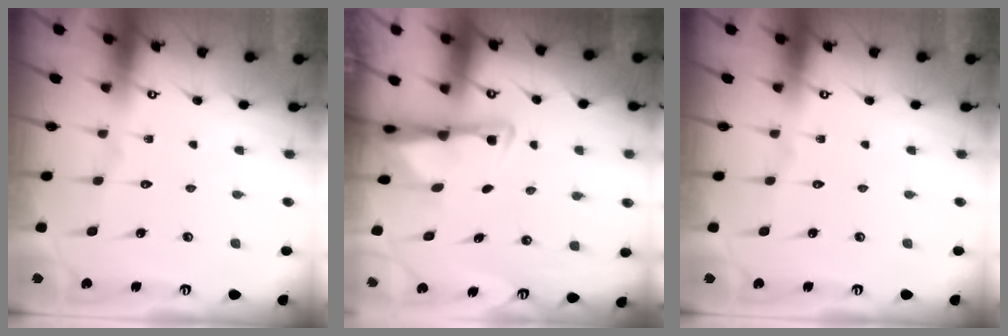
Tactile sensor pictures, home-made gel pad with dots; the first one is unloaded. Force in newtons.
{"total": 2.8, "press": 2.8, "slide": 0.6}
{"total": 0.0}